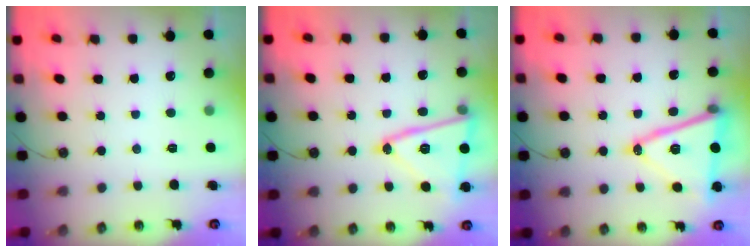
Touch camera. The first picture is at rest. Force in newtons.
{"total": 15.8, "press": 15.6, "slide": 2.5}
{"total": 16.5, "press": 16.0, "slide": 4.1}